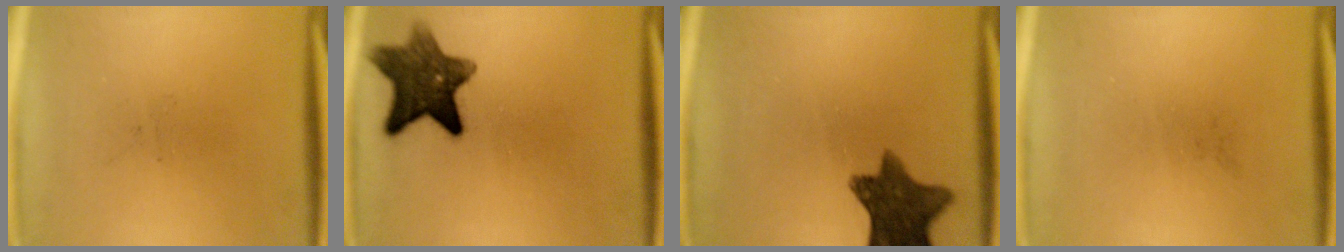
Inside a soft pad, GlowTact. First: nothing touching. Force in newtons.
{"total": 10.1}
{"total": 10.8}
{"total": 0.0}